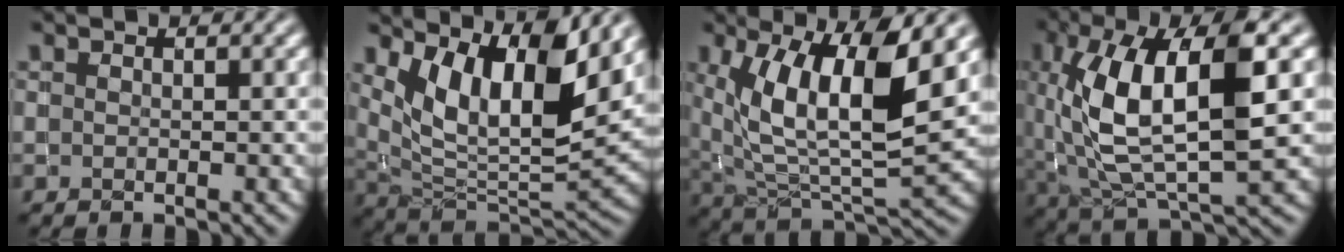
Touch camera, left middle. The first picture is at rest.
{"total": 10.3, "force": [5.1, 3.5, 8.3], "torque": [-0.144, -0.013, 0.098]}
{"total": 11.0, "force": [4.4, 3.6, 9.3], "torque": [-0.155, -0.007, 0.081]}
{"total": 11.4, "force": [1.6, 4.6, 10.3], "torque": [-0.196, 0.005, 0.029]}